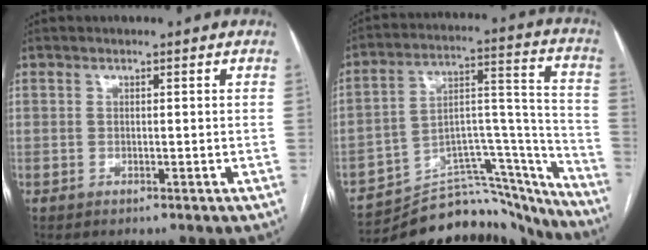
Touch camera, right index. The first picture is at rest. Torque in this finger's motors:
{"motor_torque": [-0.68, -0.59, -0.25, -0.07]}